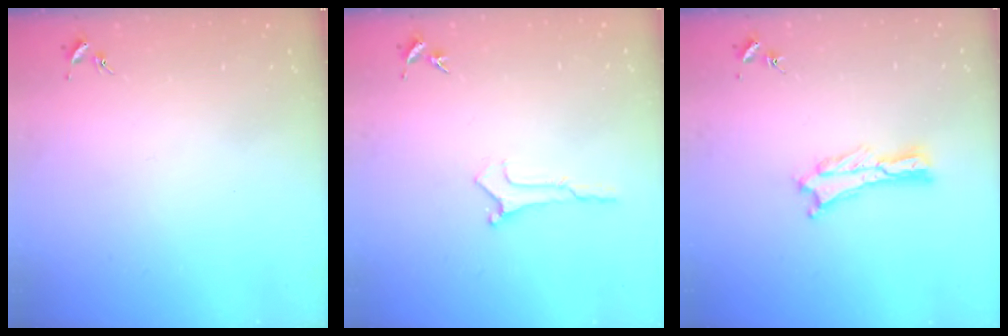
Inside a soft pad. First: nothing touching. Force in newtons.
{"total": 0.0}
{"total": 0.7, "press": 0.7, "slide": 0.2}